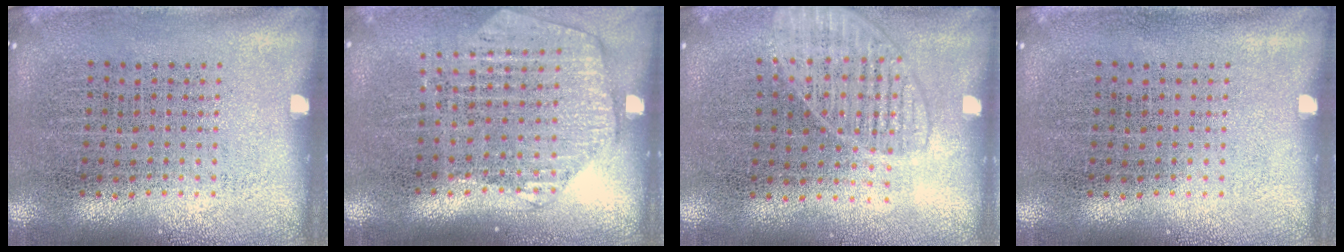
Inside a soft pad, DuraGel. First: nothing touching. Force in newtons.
{"total": 1.7, "press": 1.6, "slide": 0.7}
{"total": 1.4, "press": 1.3, "slide": 0.6}
{"total": 0.0}